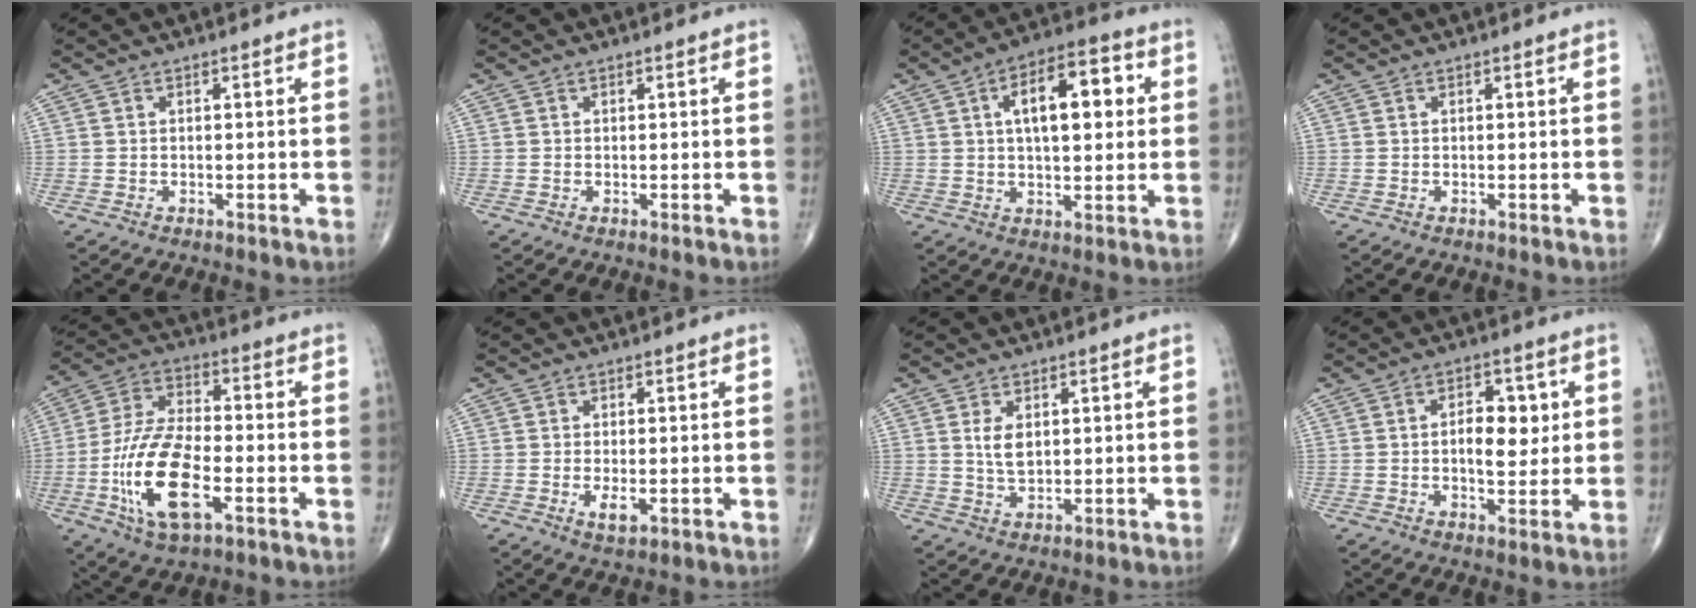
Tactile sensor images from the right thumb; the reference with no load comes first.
{"total": 0.0}
{"total": 13.3, "force": [3.0, 6.1, 11.4], "torque": [-0.154, 0.014, 0.041]}
{"total": 0.0}
{"total": 16.6, "force": [-5.1, 7.2, 14.1], "torque": [-0.284, 0.018, -0.092]}
{"total": 3.0, "force": [-0.7, 1.3, 2.6], "torque": [-0.046, -0.006, -0.011]}
{"total": 4.1, "force": [1.0, 2.3, 3.2], "torque": [-0.056, -0.009, 0.024]}
{"total": 7.5, "force": [1.0, 4.1, 6.2], "torque": [-0.067, -0.002, 0.013]}